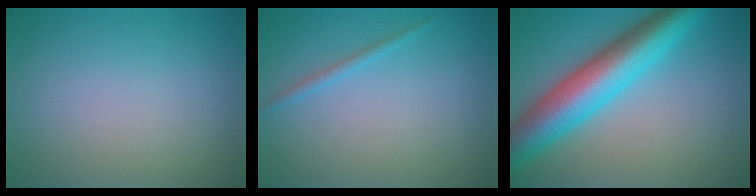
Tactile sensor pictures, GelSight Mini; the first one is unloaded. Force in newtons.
{"total": 0.9, "press": 0.9, "slide": 0.1}
{"total": 9.0, "press": 9.0, "slide": 0.0}